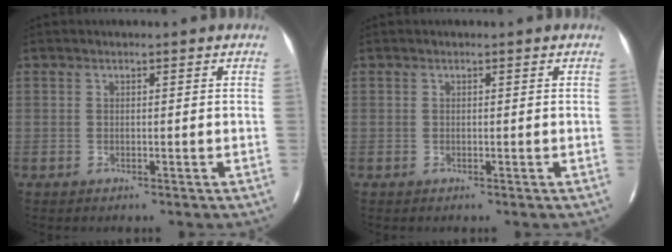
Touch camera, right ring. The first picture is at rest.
{"total": 0.0}